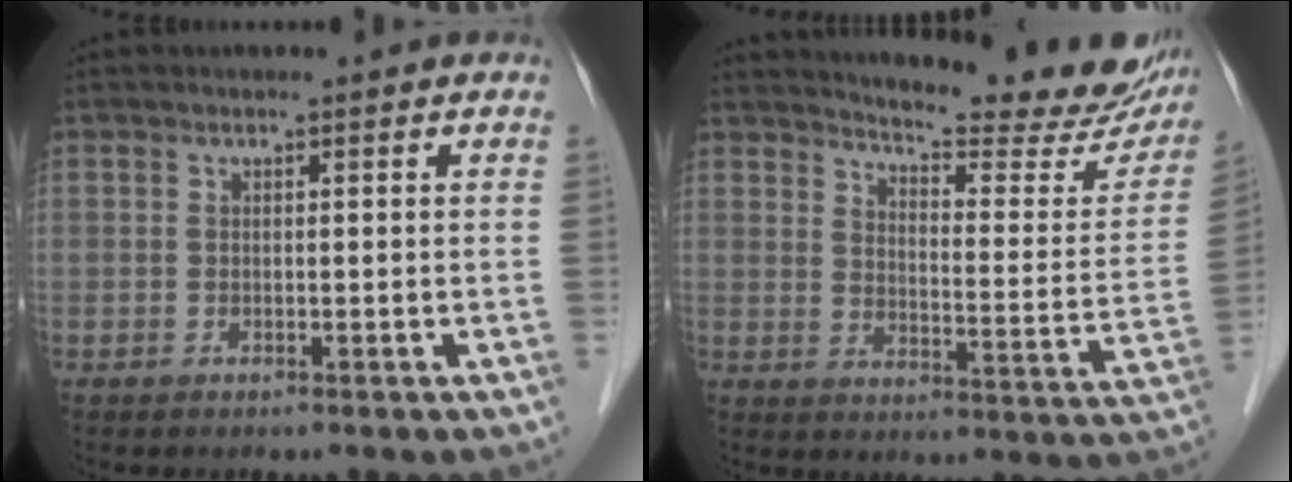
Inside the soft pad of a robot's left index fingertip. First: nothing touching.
{"total": 20.1, "force": [18.4, 2.9, 7.7], "torque": [-0.096, -0.074, 0.220]}